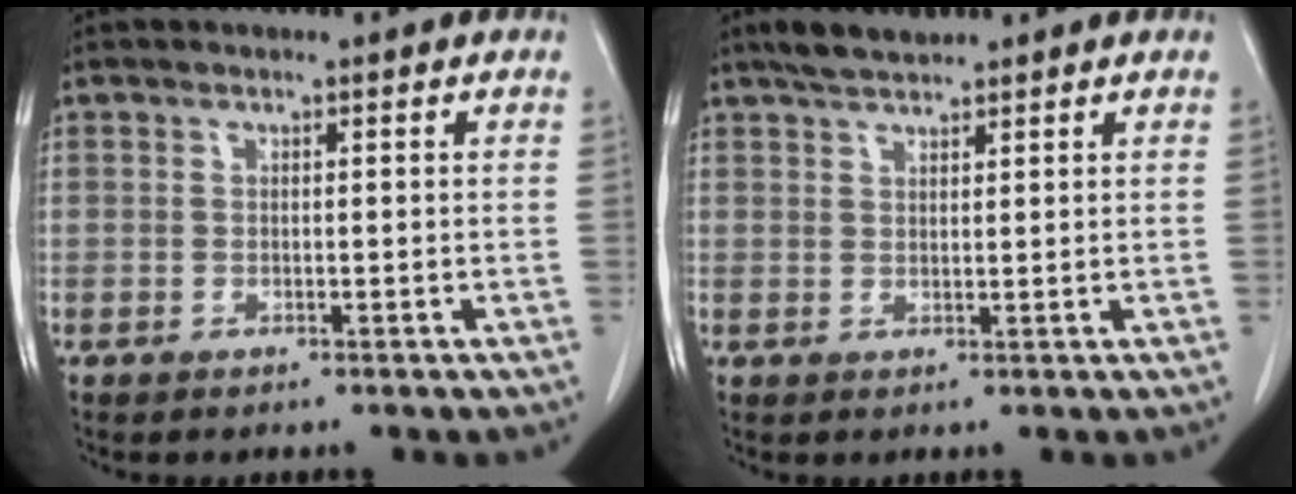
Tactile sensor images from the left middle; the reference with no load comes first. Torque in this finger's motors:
{"motor_torque": [0.47, -0.38, -0.07, 0.00]}